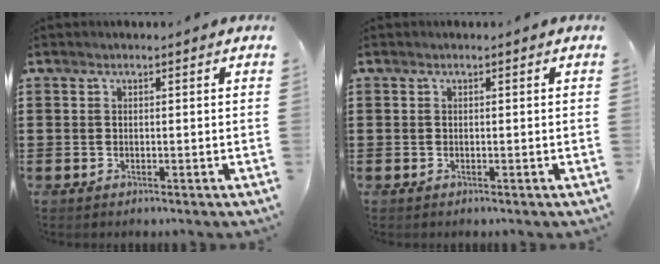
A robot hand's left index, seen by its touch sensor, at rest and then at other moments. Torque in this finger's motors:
{"motor_torque": [0.00, 0.00, 0.00, 0.00]}